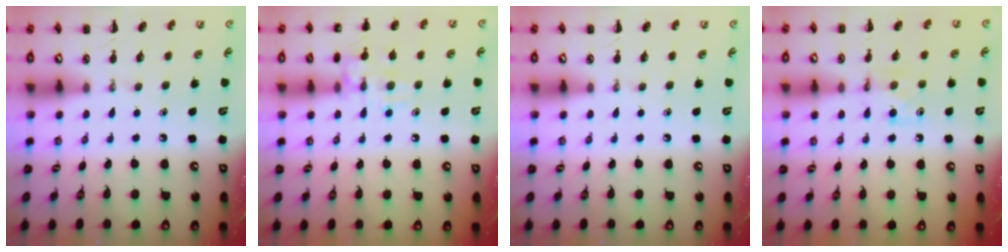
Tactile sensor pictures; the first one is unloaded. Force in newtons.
{"total": 11.9, "press": 11.8, "slide": 0.8}
{"total": 0.0}
{"total": 5.1, "press": 4.9, "slide": 1.4}